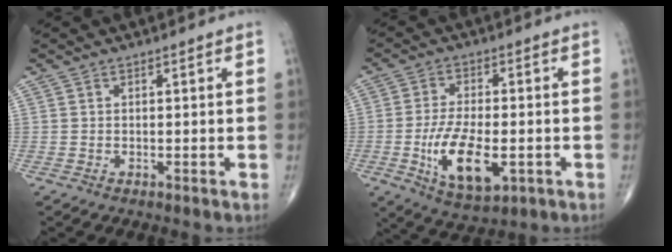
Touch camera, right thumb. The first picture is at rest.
{"total": 12.4, "force": [-3.2, 5.6, 10.5], "torque": [-0.186, -0.004, -0.048]}